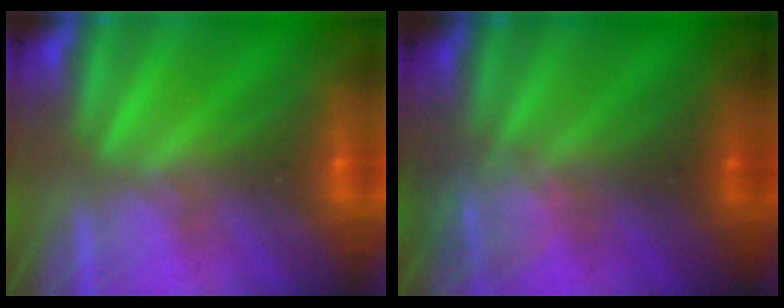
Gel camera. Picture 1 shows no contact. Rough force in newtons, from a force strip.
{"total": 2.4}